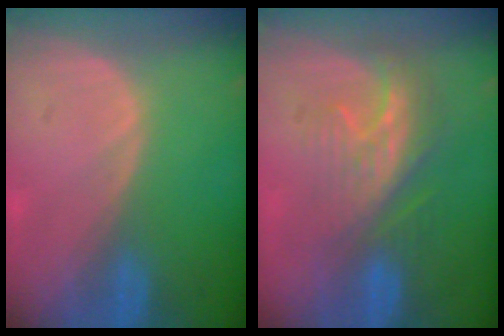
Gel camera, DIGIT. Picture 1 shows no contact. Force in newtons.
{"total": 8.8, "press": 7.5, "slide": 4.6}